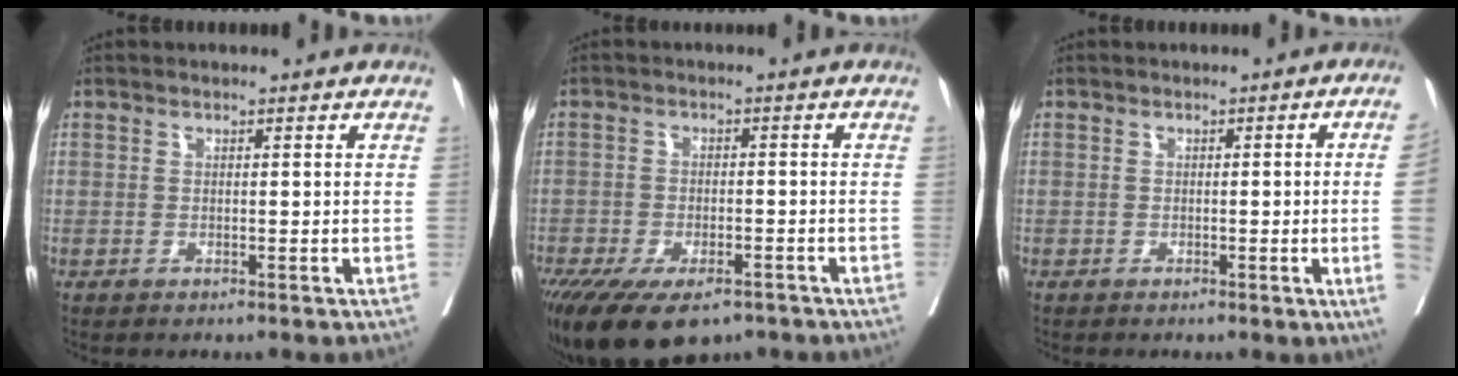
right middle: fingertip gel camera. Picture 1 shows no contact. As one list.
[{"total": 14.8, "force": [-10.0, 6.5, 8.7], "torque": [-0.190, -0.028, -0.149]}, {"total": 7.0, "force": [-1.0, -2.2, 6.6], "torque": [-0.081, -0.014, -0.009]}]